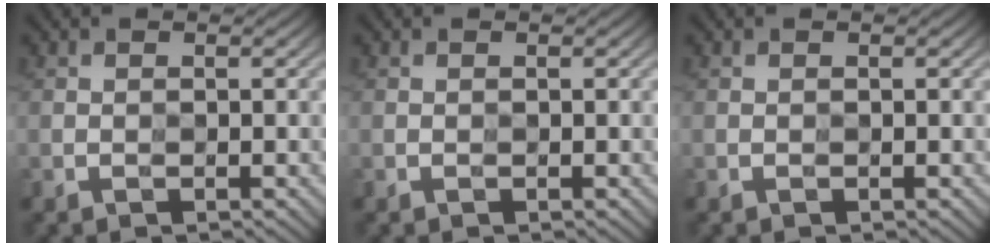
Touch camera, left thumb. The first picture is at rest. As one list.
[{"total": 0.0}, {"total": 0.0}]